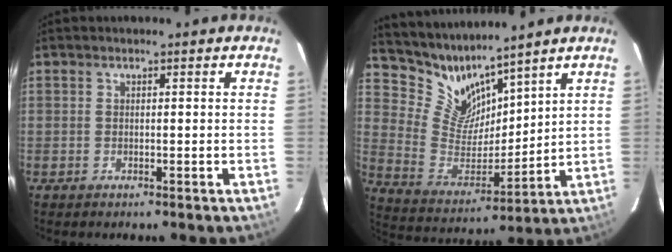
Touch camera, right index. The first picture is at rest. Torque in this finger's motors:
{"motor_torque": [-0.04, 0.16, -0.05, -0.01]}